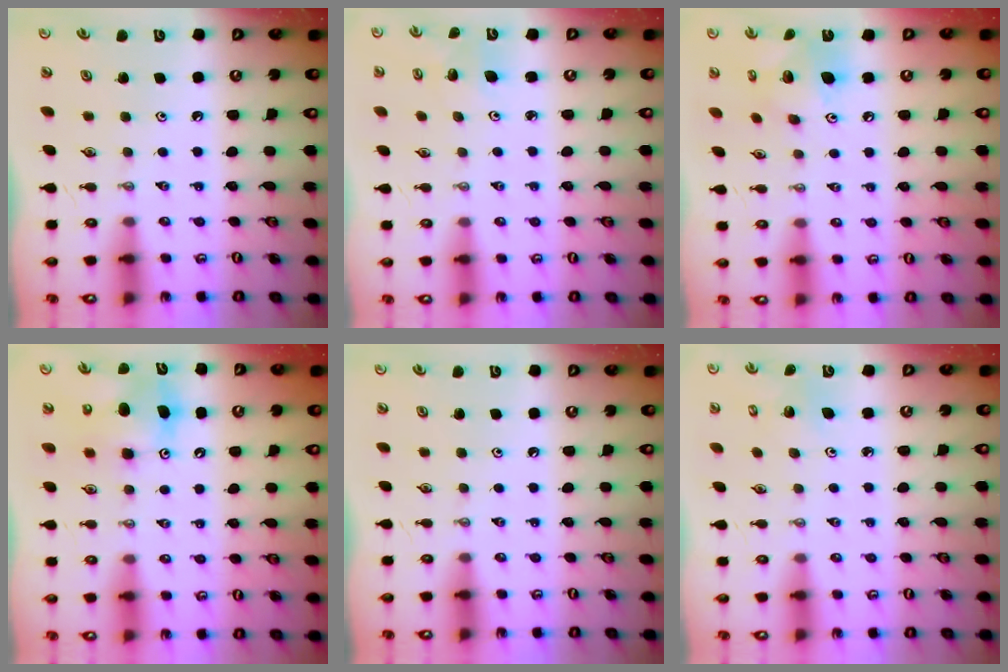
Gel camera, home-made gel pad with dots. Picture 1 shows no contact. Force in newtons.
{"total": 3.5, "press": 3.2, "slide": 1.4}
{"total": 12.2, "press": 12.1, "slide": 1.3}
{"total": 8.4, "press": 8.3, "slide": 1.3}
{"total": 0.0}
{"total": 2.7, "press": 2.7, "slide": 0.2}